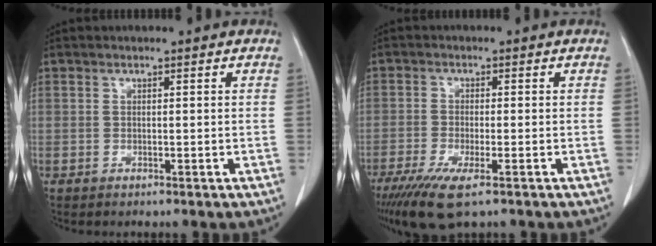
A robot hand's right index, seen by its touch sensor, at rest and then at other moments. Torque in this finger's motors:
{"motor_torque": [1.47, -0.67, 0.48, 0.13]}